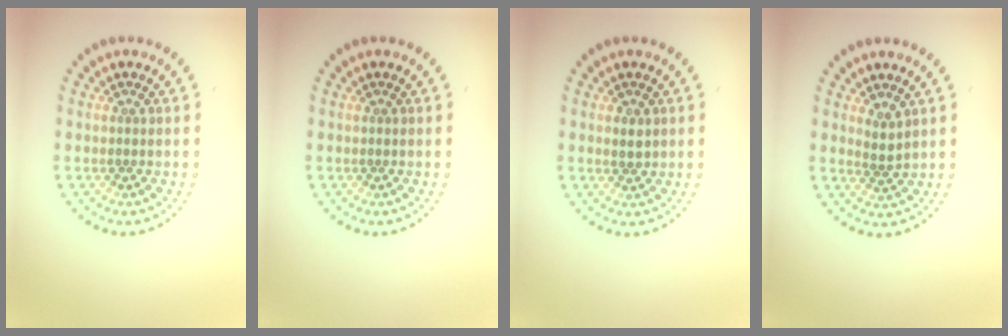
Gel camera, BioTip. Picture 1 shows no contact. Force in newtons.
{"total": 0.0}
{"total": 1.2, "press": 1.1, "slide": 0.5}
{"total": 1.4, "press": 1.0, "slide": 1.0}